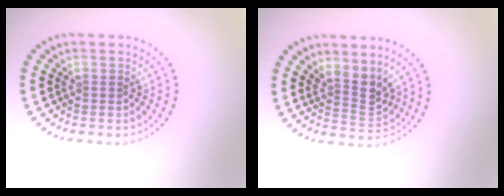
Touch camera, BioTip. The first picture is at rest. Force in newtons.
{"total": 2.8, "press": 2.0, "slide": 2.0}